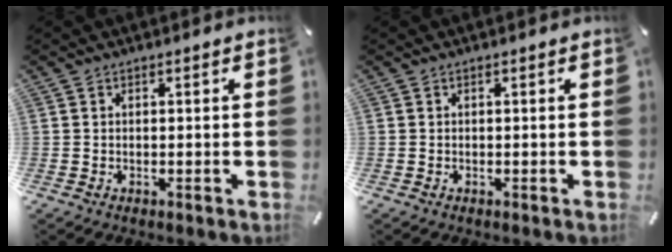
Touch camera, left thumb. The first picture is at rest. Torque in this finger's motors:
{"motor_torque": [0.00, 0.00, -0.07, -0.07, 0.00]}